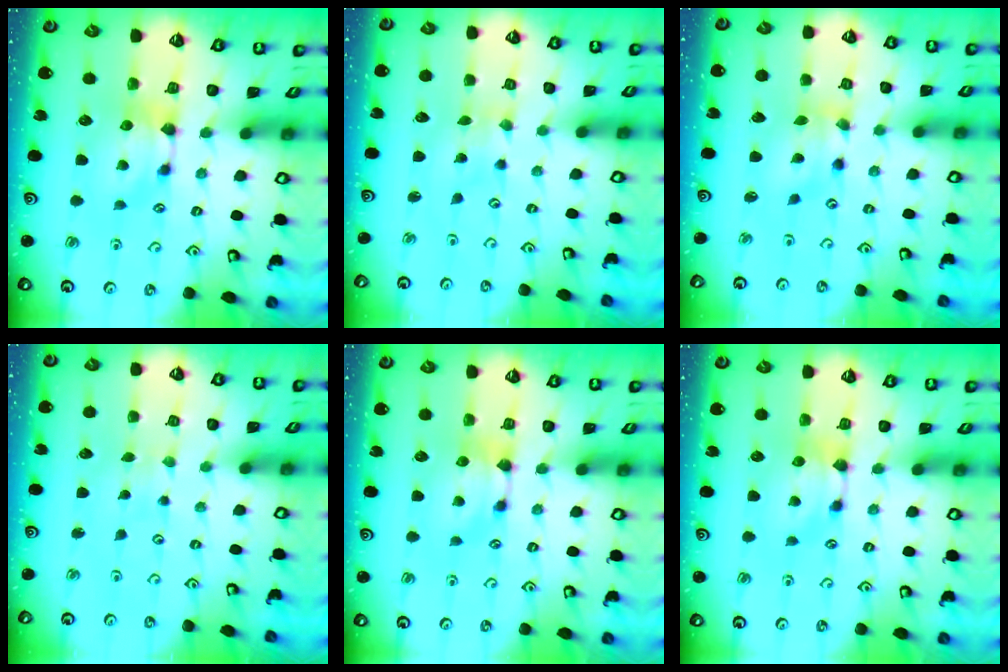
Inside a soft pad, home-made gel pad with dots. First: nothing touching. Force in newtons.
{"total": 4.9, "press": 4.8, "slide": 0.7}
{"total": 3.4, "press": 3.0, "slide": 1.7}
{"total": 5.6, "press": 5.6, "slide": 0.2}
{"total": 0.0}
{"total": 0.0}